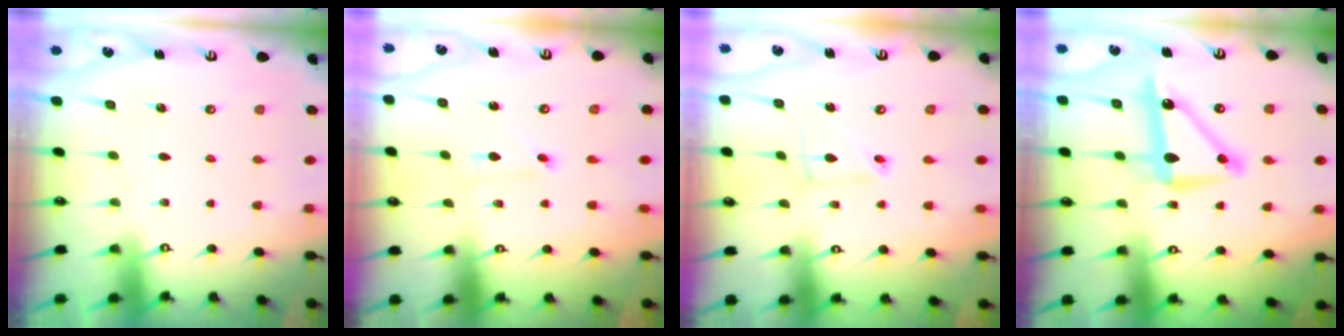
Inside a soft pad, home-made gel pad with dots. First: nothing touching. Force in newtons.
{"total": 0.9, "press": 0.9, "slide": 0.0}
{"total": 5.3, "press": 5.3, "slide": 0.5}
{"total": 11.1, "press": 11.1, "slide": 0.3}